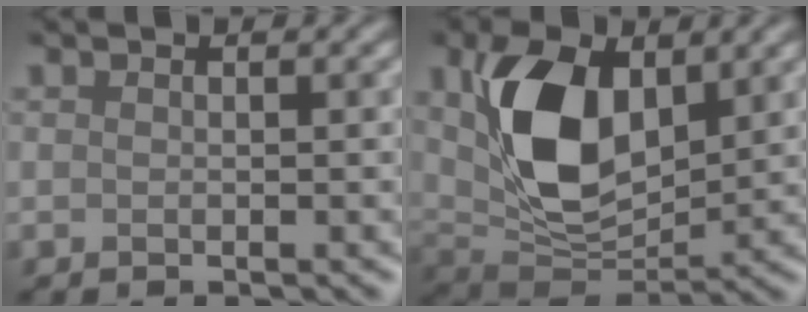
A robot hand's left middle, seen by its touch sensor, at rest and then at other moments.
{"total": 7.9, "force": [2.4, 4.6, 5.9], "torque": [-0.149, -0.003, 0.057]}